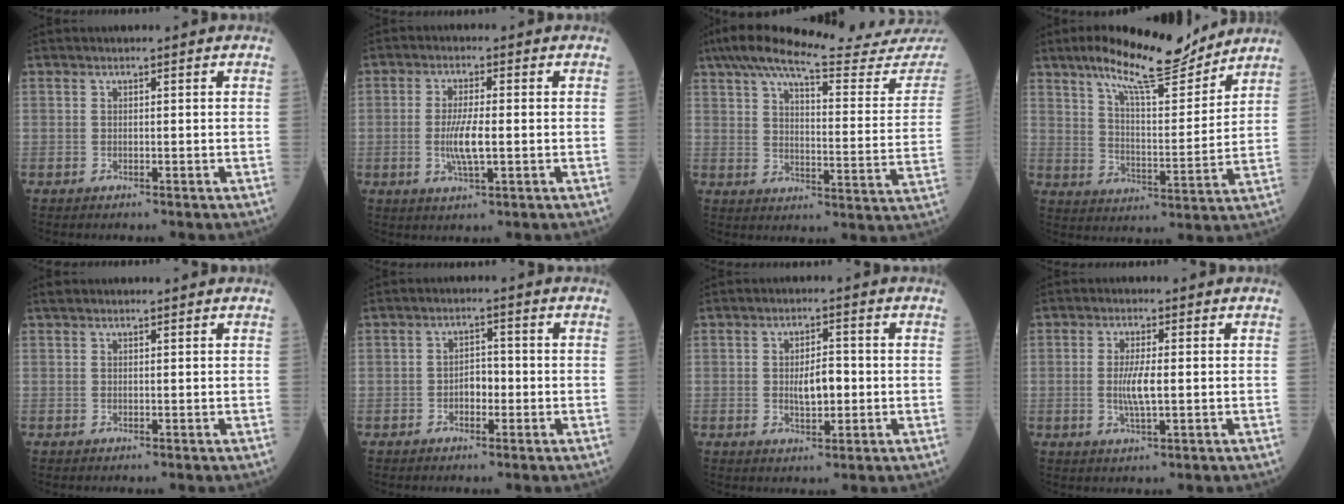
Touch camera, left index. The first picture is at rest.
{"total": 5.4, "force": [-0.8, 0.8, 5.2], "torque": [-0.110, -0.011, -0.015]}
{"total": 26.8, "force": [24.2, 1.2, 11.5], "torque": [-0.182, -0.068, 0.307]}
{"total": 13.4, "force": [11.1, 2.0, 7.3], "torque": [-0.122, -0.003, 0.180]}
{"total": 1.0, "force": [0.9, 0.3, 0.4], "torque": [-0.014, 0.014, 0.018]}
{"total": 2.8, "force": [-0.9, 1.5, 2.1], "torque": [-0.031, 0.007, -0.018]}
{"total": 4.5, "force": [-0.4, 1.8, 4.1], "torque": [-0.073, 0.001, -0.006]}
{"total": 4.3, "force": [-0.3, 0.6, 4.3], "torque": [-0.089, -0.009, -0.005]}